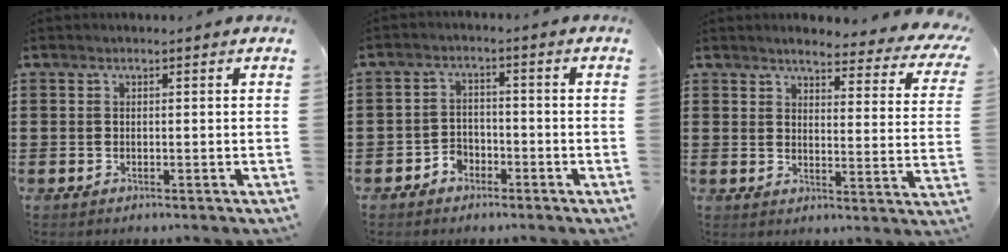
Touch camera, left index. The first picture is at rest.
{"total": 3.0, "force": [-2.4, 1.7, 0.3], "torque": [-0.014, 0.005, -0.051]}
{"total": 4.1, "force": [3.6, 0.5, 1.9], "torque": [-0.047, -0.026, 0.056]}